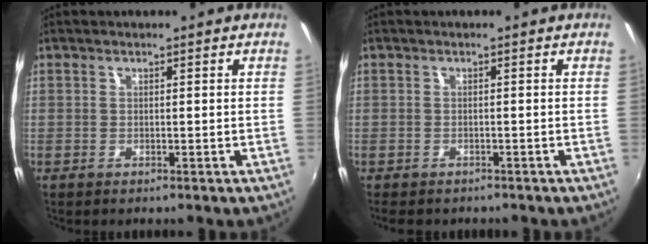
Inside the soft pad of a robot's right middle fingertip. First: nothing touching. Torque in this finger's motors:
{"motor_torque": [0.57, -0.58, 0.08, 0.05]}